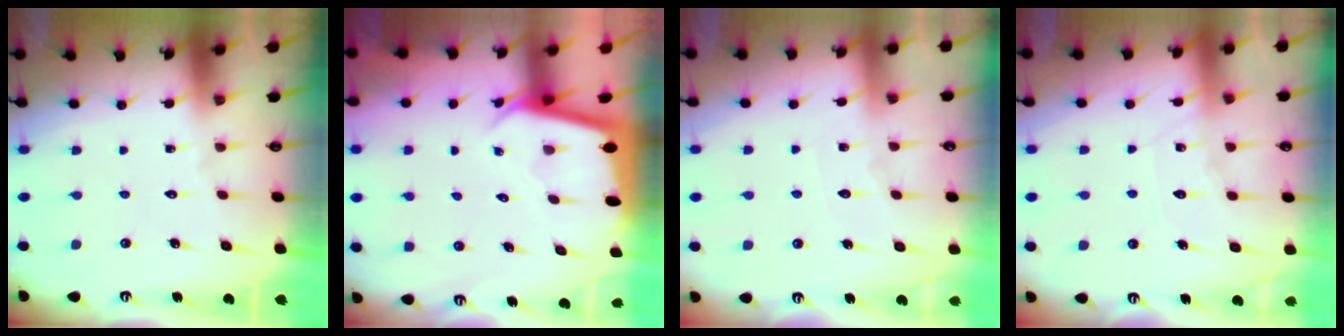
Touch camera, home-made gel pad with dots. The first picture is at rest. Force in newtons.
{"total": 2.2, "press": 2.2, "slide": 0.1}
{"total": 5.6, "press": 5.6, "slide": 0.6}
{"total": 8.0, "press": 8.0, "slide": 0.6}